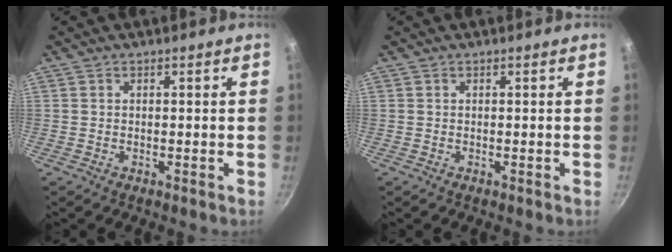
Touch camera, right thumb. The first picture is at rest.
{"total": 0.0}